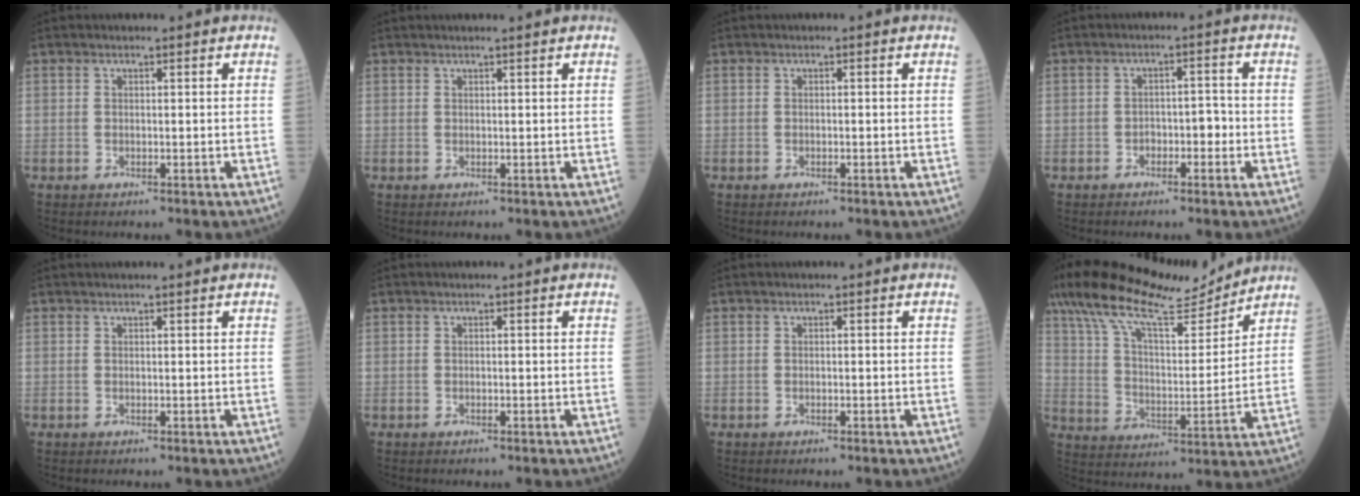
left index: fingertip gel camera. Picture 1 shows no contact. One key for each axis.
{"total": 2.0, "fx": 1.8, "fy": -0.2, "fz": 0.9, "tx": -0.007, "ty": 0.008, "tz": 0.022}
{"total": 0.0}
{"total": 2.7, "fx": -1.2, "fy": 1.3, "fz": 2.0, "tx": -0.022, "ty": 0.012, "tz": -0.021}
{"total": 1.0, "fx": 0.8, "fy": -0.2, "fz": 0.5, "tx": -0.003, "ty": 0.001, "tz": 0.012}
{"total": 0.0}
{"total": 0.0}
{"total": 18.4, "fx": 15.4, "fy": 3.4, "fz": 9.4, "tx": -0.180, "ty": 0.024, "tz": 0.262}